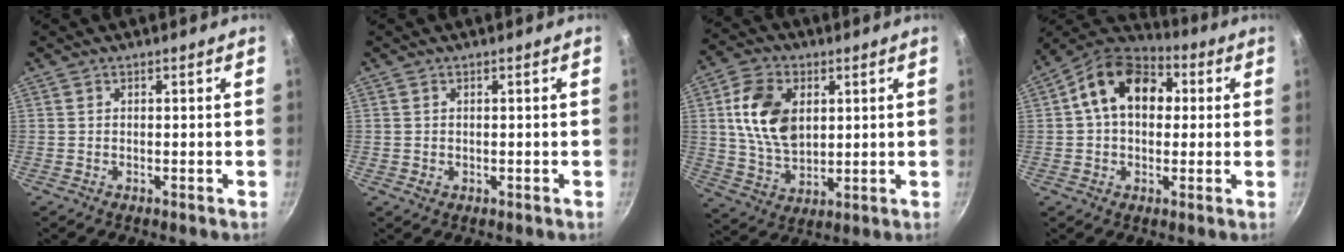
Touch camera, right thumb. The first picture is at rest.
{"total": 0.8, "force": [0.0, 0.7, 0.4], "torque": [-0.005, 0.001, 0.002]}
{"total": 13.6, "force": [3.0, 9.0, 9.6], "torque": [-0.159, -0.008, 0.061]}
{"total": 14.6, "force": [2.7, 10.4, 9.9], "torque": [-0.124, 0.026, 0.021]}